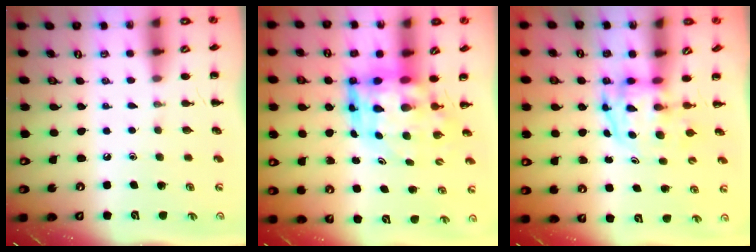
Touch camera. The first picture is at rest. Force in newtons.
{"total": 7.9, "press": 7.5, "slide": 2.5}
{"total": 3.9, "press": 3.9, "slide": 0.6}